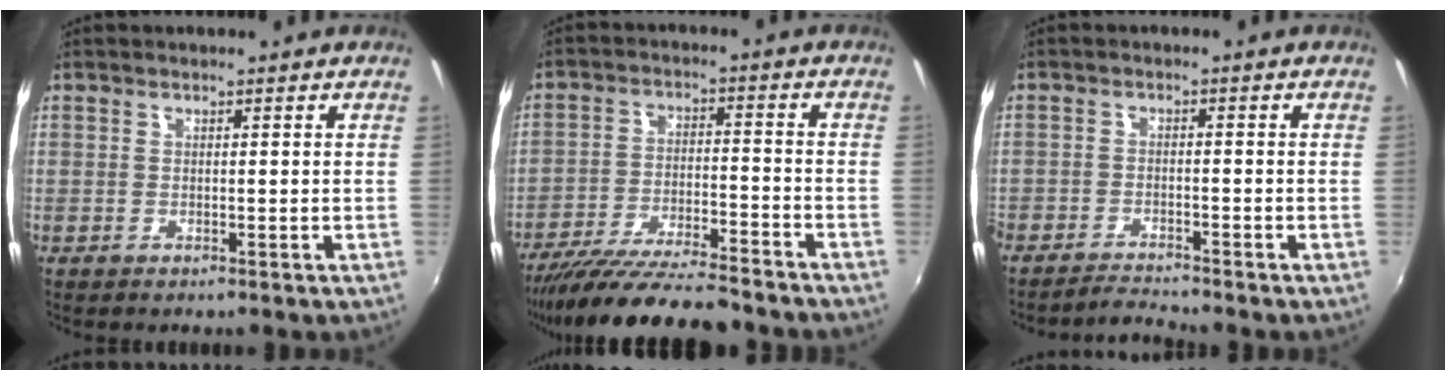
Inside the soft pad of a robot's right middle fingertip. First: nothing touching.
{"total": 17.5, "force": [-15.3, 2.0, 8.2], "torque": [-0.163, -0.036, -0.243]}
{"total": 3.5, "force": [-3.4, -0.4, 0.3], "torque": [-0.025, -0.006, -0.067]}